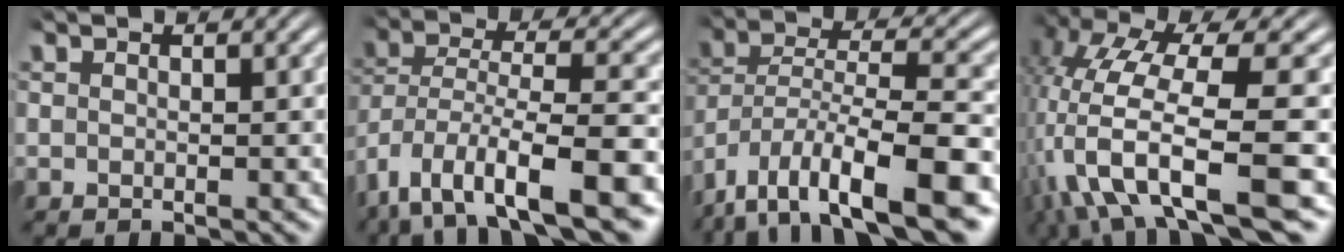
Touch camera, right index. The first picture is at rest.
{"total": 7.4, "force": [-3.9, 3.0, 5.5], "torque": [-0.112, -0.031, -0.042]}
{"total": 9.0, "force": [-4.6, 4.0, 6.6], "torque": [-0.119, -0.022, -0.057]}
{"total": 11.5, "force": [-4.5, 5.9, 8.8], "torque": [-0.189, -0.042, -0.057]}